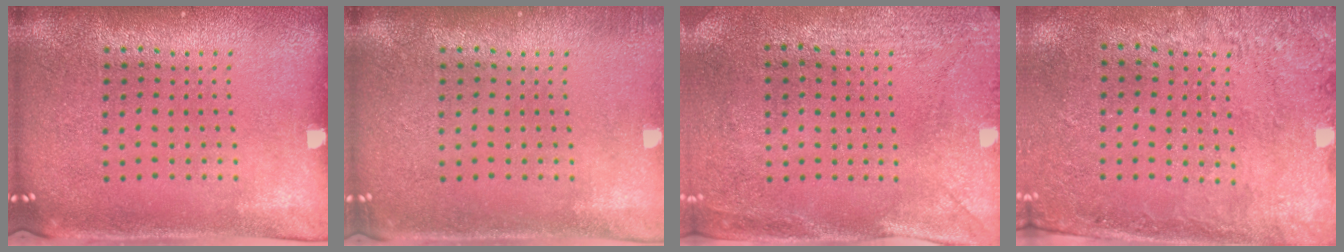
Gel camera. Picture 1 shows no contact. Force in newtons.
{"total": 0.9, "press": 0.9, "slide": 0.2}
{"total": 2.9, "press": 2.3, "slide": 1.8}
{"total": 2.8, "press": 1.9, "slide": 2.0}